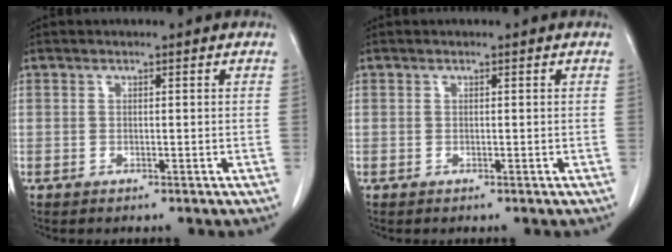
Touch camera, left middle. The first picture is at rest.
{"total": 0.0}